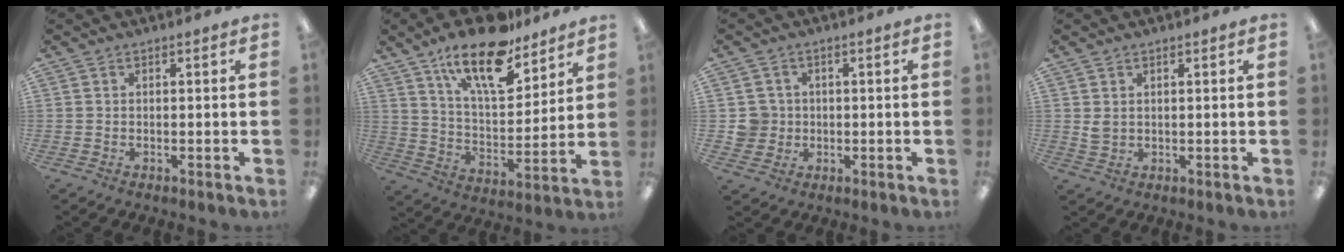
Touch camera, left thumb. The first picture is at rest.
{"total": 18.6, "force": [13.2, 7.3, 10.9], "torque": [-0.178, -0.074, 0.224]}
{"total": 5.1, "force": [0.2, 5.0, 1.0], "torque": [-0.013, 0.008, 0.004]}
{"total": 2.6, "force": [1.1, 2.1, 1.2], "torque": [-0.017, 0.000, 0.019]}